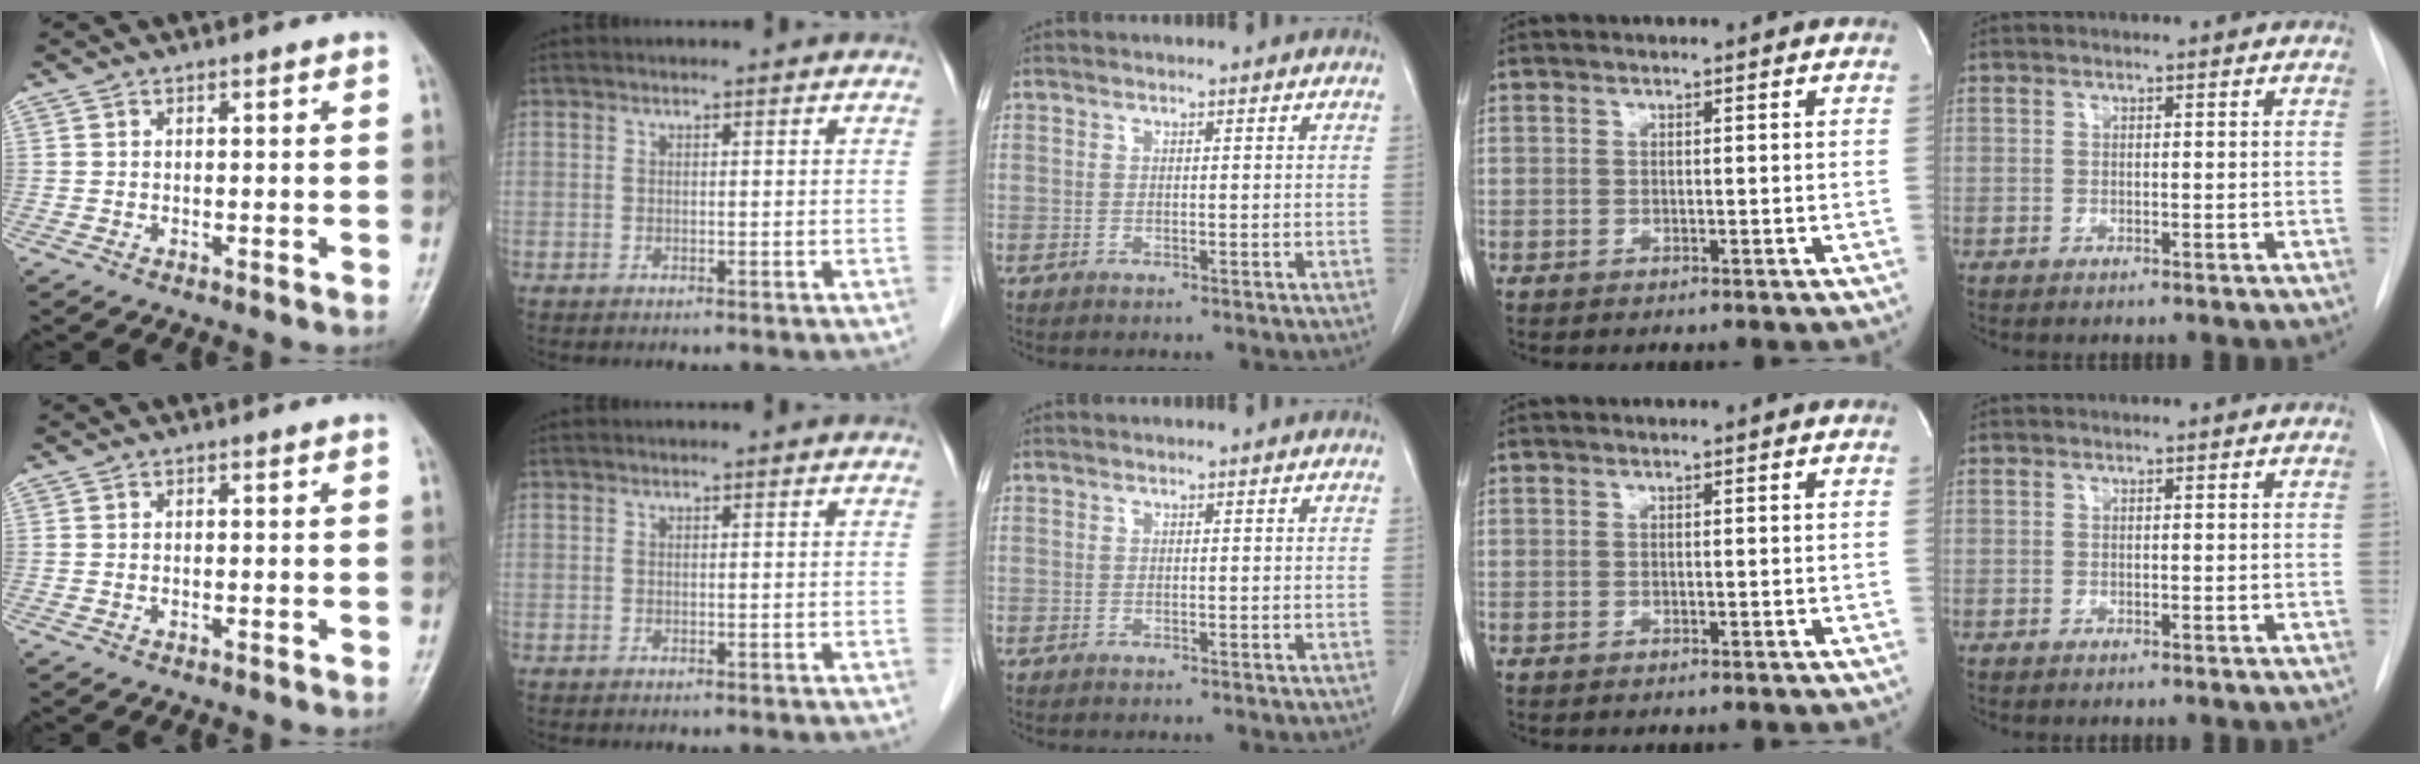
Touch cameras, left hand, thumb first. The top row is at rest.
{}